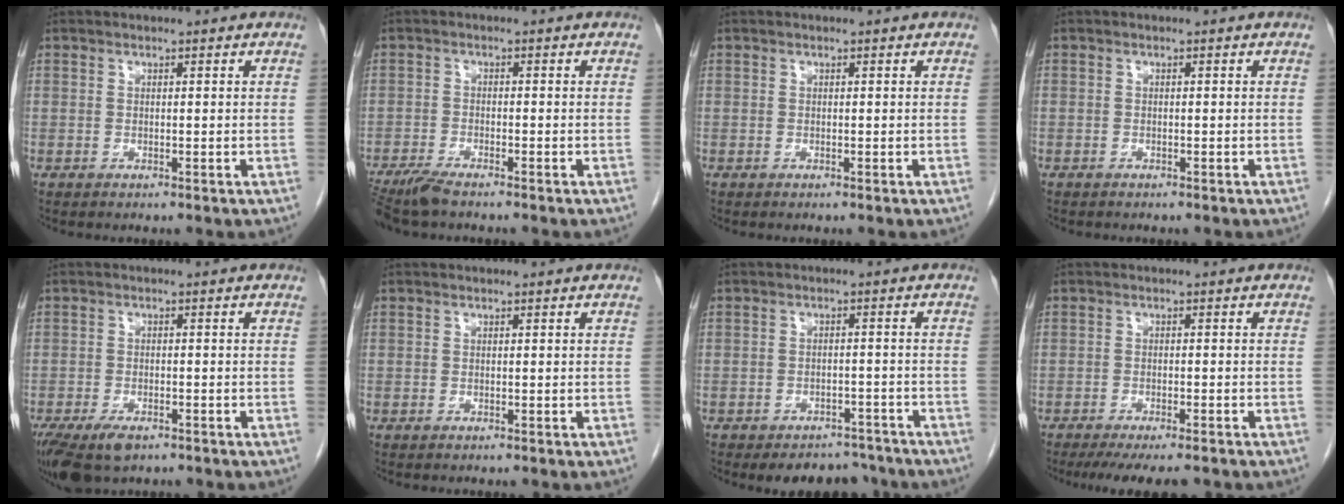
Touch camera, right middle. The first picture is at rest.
{"total": 5.1, "force": [-4.2, 0.7, 2.7], "torque": [-0.051, -0.013, -0.078]}
{"total": 0.0}
{"total": 0.8, "force": [-0.6, 0.4, 0.0], "torque": [-0.011, 0.001, -0.012]}
{"total": 7.6, "force": [-5.2, 3.3, 4.6], "torque": [-0.086, -0.012, -0.086]}
{"total": 0.0}
{"total": 6.8, "force": [-6.0, 3.0, 1.2], "torque": [0.005, 0.007, -0.078]}
{"total": 8.9, "force": [-7.3, 1.8, 4.8], "torque": [-0.060, -0.012, -0.104]}